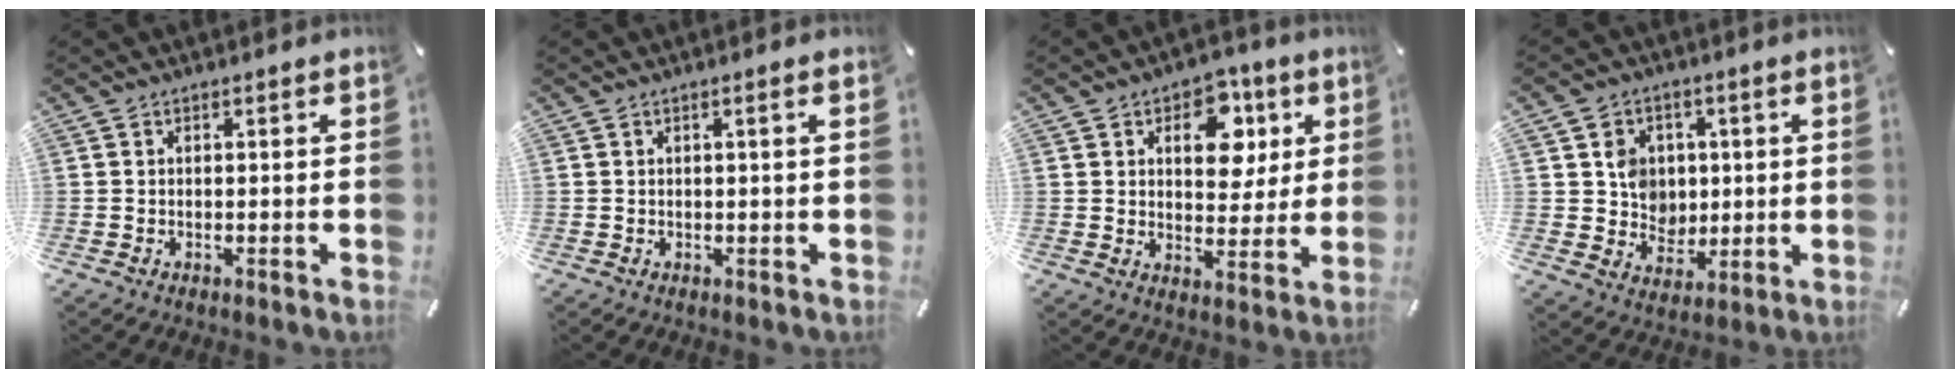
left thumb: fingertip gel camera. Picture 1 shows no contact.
{"total": 1.3, "force": [0.3, 0.0, 1.3], "torque": [-0.023, -0.002, 0.004]}
{"total": 11.3, "force": [4.2, 8.0, 6.9], "torque": [-0.080, -0.007, 0.068]}
{"total": 7.9, "force": [1.6, 7.5, 1.9], "torque": [-0.028, 0.000, 0.032]}